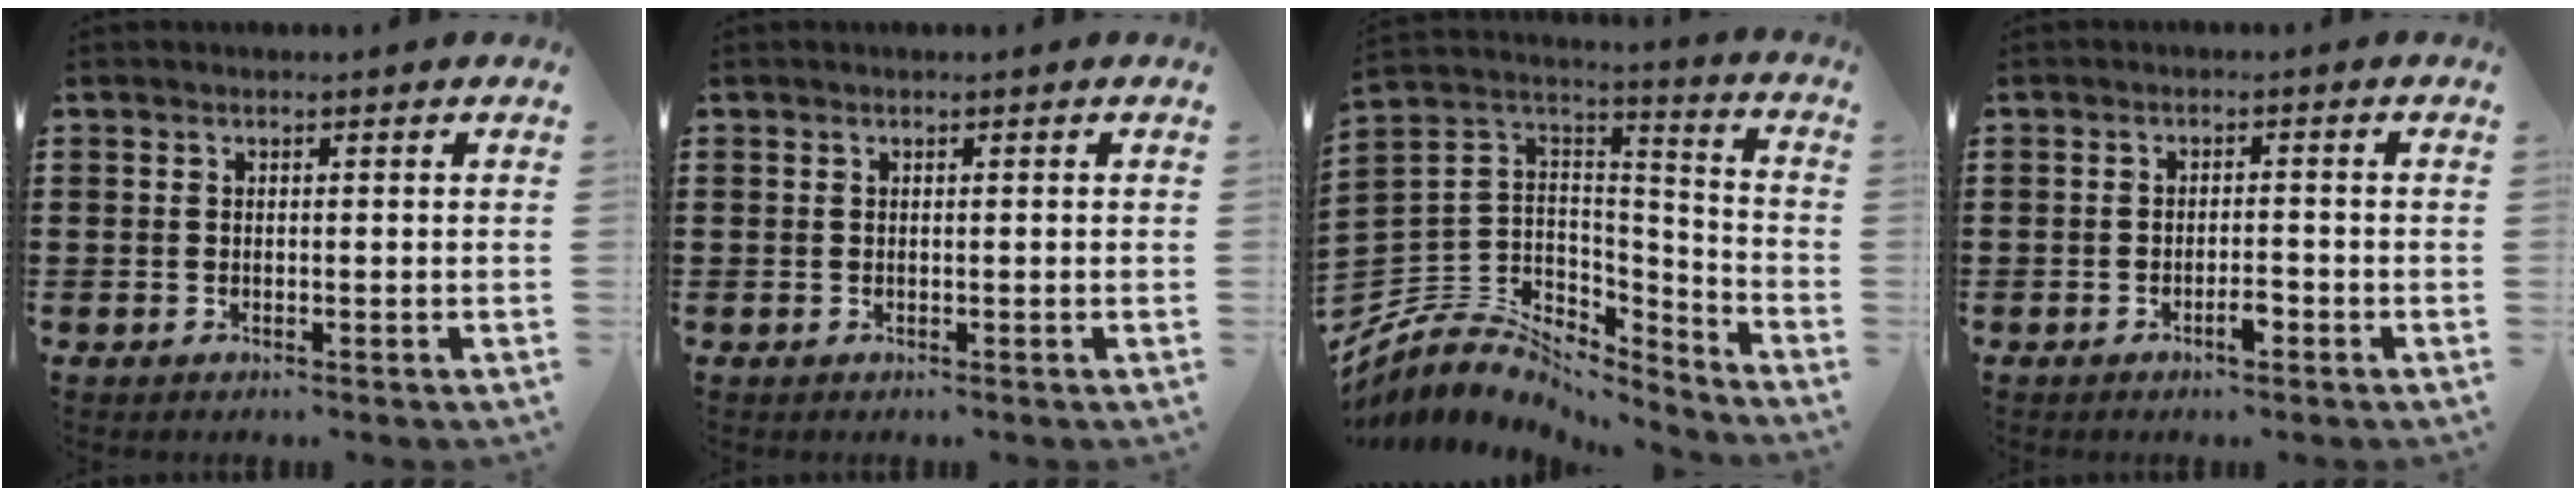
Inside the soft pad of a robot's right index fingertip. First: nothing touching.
{"total": 0.0}
{"total": 6.4, "force": [-3.7, 5.1, 1.3], "torque": [-0.060, -0.013, -0.075]}
{"total": 2.8, "force": [-1.5, 0.8, 2.2], "torque": [-0.037, 0.002, -0.026]}